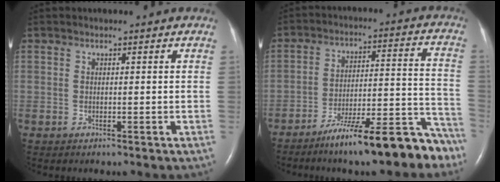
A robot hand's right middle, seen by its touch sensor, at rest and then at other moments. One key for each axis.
{"total": 16.1, "fx": -12.4, "fy": 2.7, "fz": 9.9, "tx": -0.114, "ty": 0.039, "tz": -0.195}